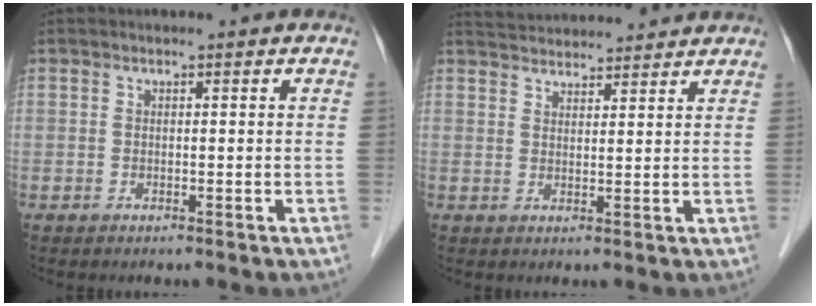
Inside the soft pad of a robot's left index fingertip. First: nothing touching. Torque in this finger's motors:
{"motor_torque": [-0.42, -0.77, 0.08, 0.05]}